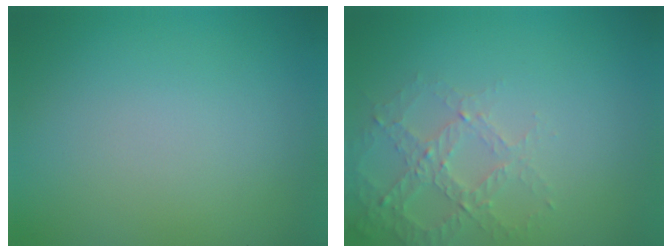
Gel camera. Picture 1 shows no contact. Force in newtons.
{"total": 2.8, "press": 2.7, "slide": 0.8}